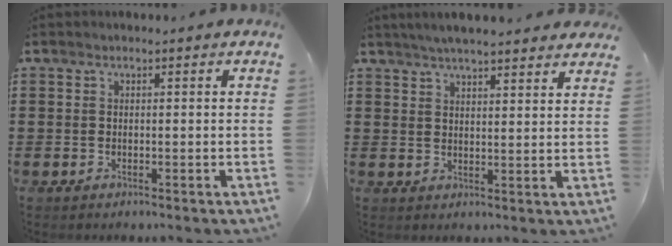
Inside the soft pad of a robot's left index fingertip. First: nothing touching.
{"total": 4.2, "force": [4.0, 0.3, 1.2], "torque": [-0.034, -0.007, 0.073]}